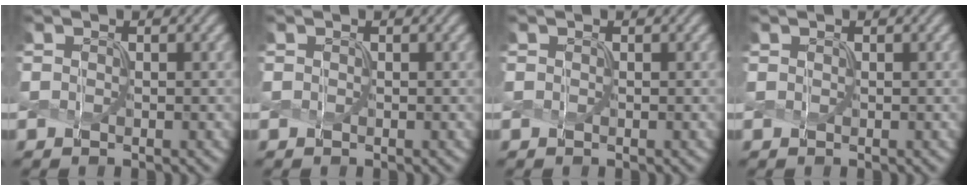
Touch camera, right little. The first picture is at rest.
{"total": 0.0}
{"total": 0.0}
{"total": 0.0}